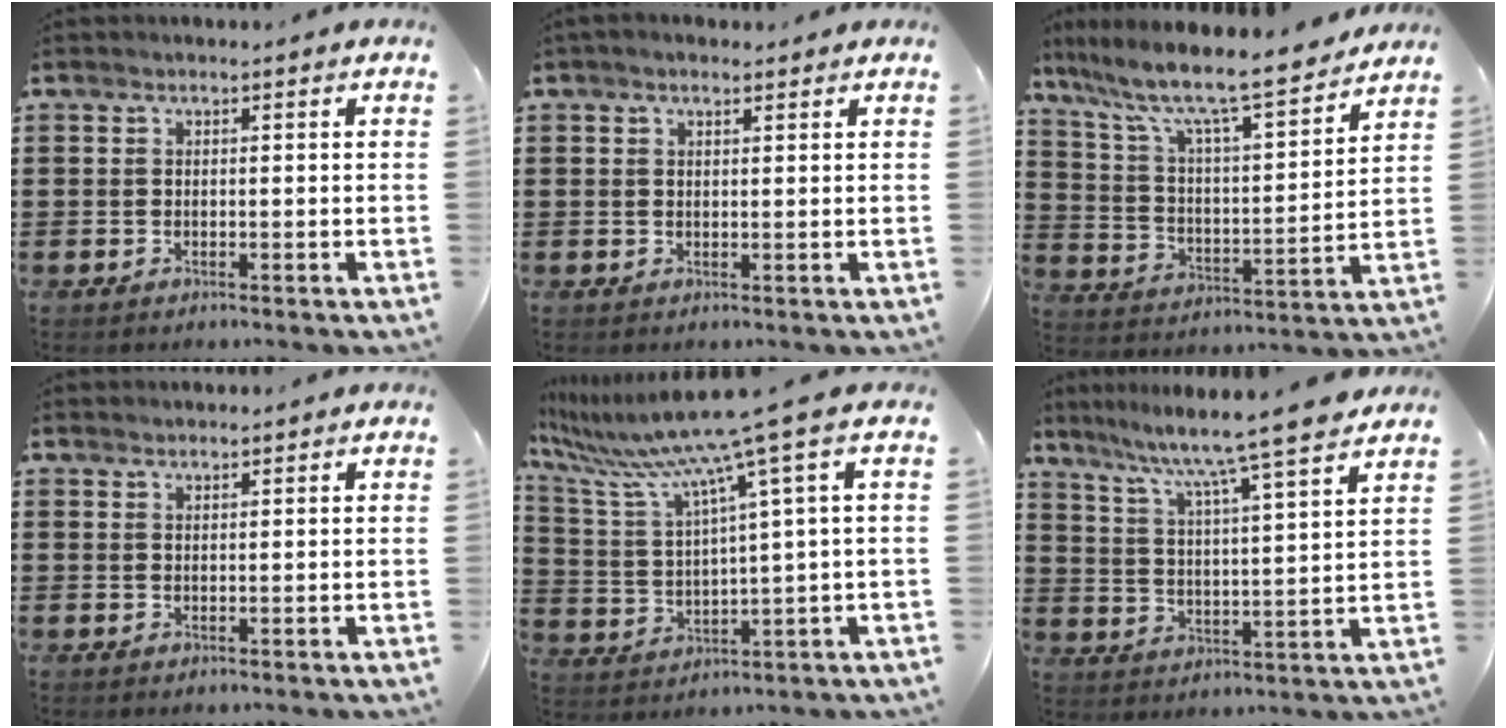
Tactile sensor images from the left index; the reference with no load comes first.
{"total": 1.4, "force": [1.1, 0.4, 0.7], "torque": [-0.015, 0.003, 0.020]}
{"total": 9.3, "force": [7.9, 0.7, 4.8], "torque": [-0.126, -0.057, 0.128]}
{"total": 0.9, "force": [0.9, 0.1, 0.1], "torque": [-0.002, -0.001, 0.018]}
{"total": 10.7, "force": [7.3, -0.8, 7.8], "torque": [-0.193, -0.050, 0.110]}
{"total": 8.6, "force": [7.3, -1.4, 4.3], "torque": [-0.110, -0.051, 0.116]}